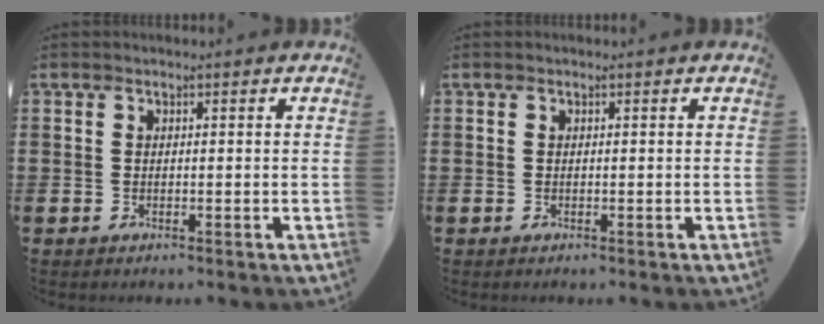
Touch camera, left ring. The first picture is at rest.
{"total": 0.0}